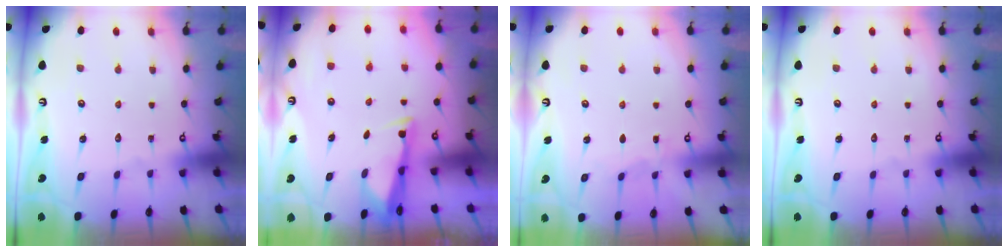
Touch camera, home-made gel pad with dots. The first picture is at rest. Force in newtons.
{"total": 2.9, "press": 2.8, "slide": 0.9}
{"total": 3.6, "press": 3.5, "slide": 0.6}
{"total": 0.0}